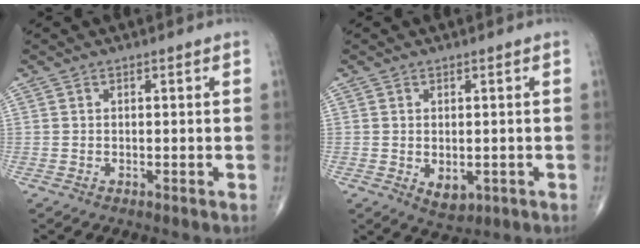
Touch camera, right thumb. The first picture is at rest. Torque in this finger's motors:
{"motor_torque": [-0.22, 0.25, 0.22, 0.26, 0.10]}